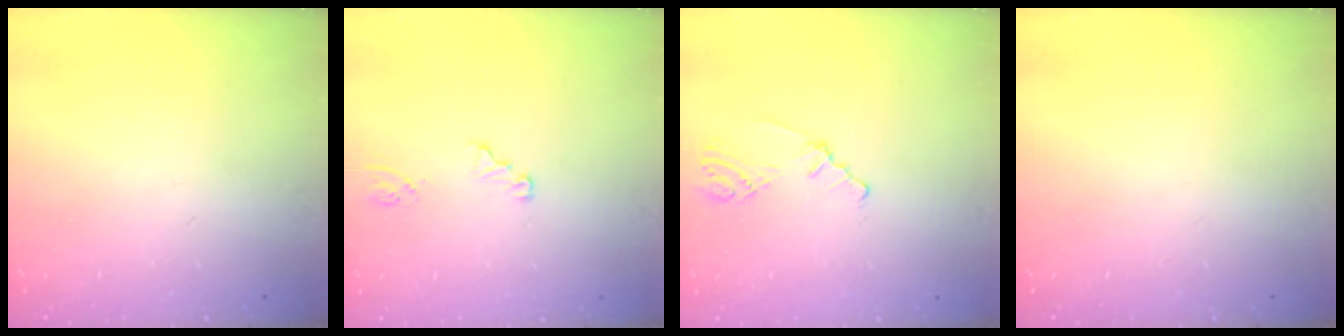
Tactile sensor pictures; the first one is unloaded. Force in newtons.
{"total": 2.3, "press": 2.3, "slide": 0.2}
{"total": 1.5, "press": 1.4, "slide": 0.7}
{"total": 0.0}